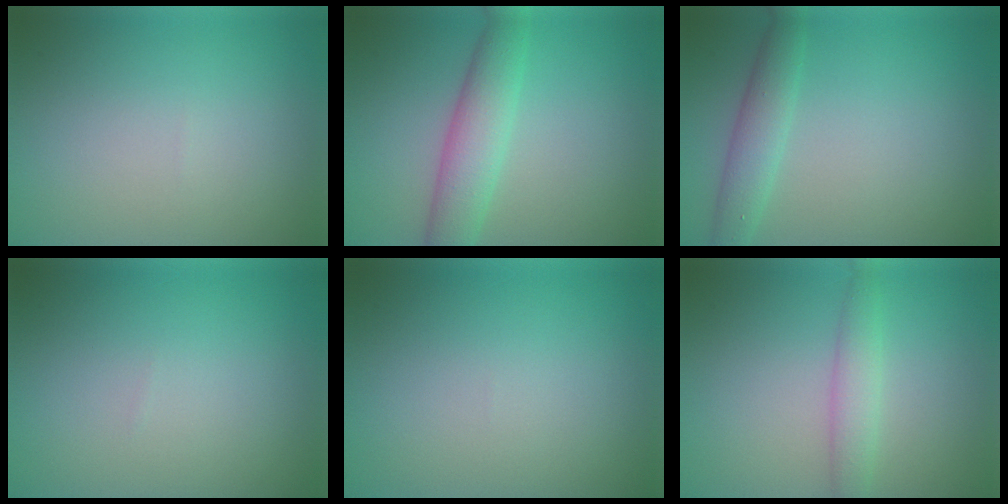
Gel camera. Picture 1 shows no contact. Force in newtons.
{"total": 4.6, "press": 4.6, "slide": 0.1}
{"total": 2.9, "press": 2.9, "slide": 0.2}
{"total": 0.0}
{"total": 0.0}
{"total": 2.3, "press": 2.3, "slide": 0.2}